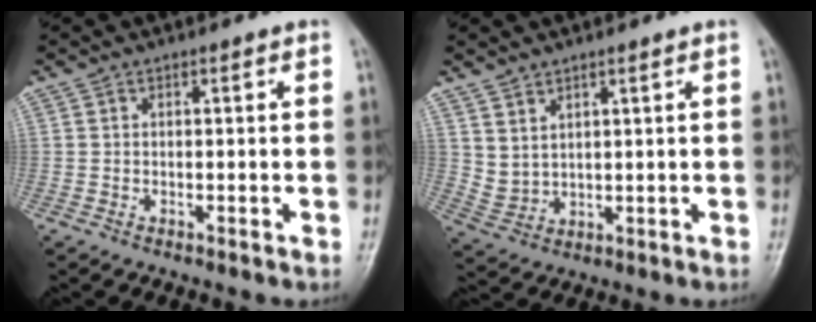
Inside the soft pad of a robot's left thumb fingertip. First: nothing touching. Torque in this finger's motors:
{"motor_torque": [0.07, -0.15, 0.03, -0.02, 0.07]}